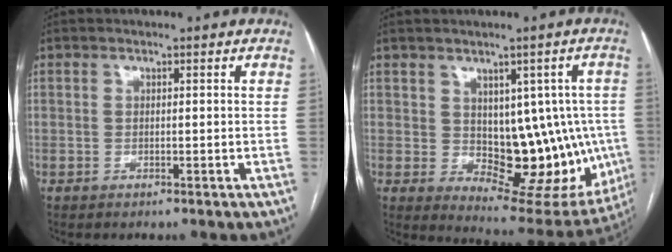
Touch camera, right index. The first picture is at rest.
{"total": 15.0, "force": [-0.7, 8.0, 12.7], "torque": [-0.143, 0.009, 0.017]}